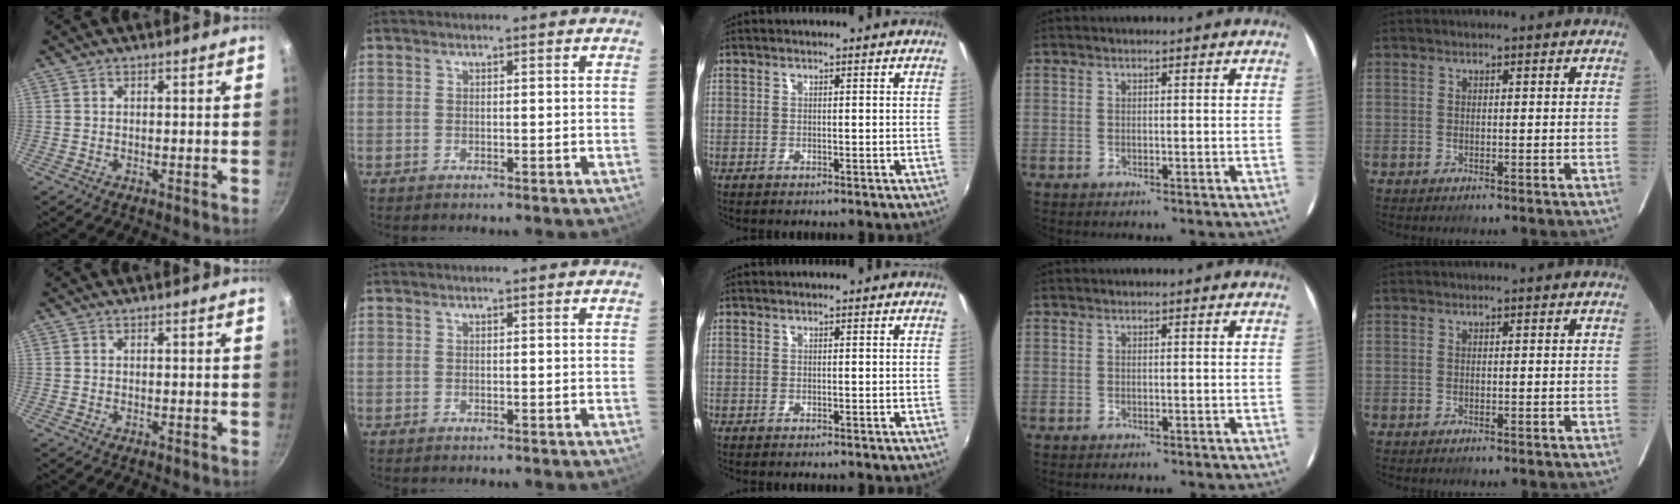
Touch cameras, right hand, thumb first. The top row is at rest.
{}